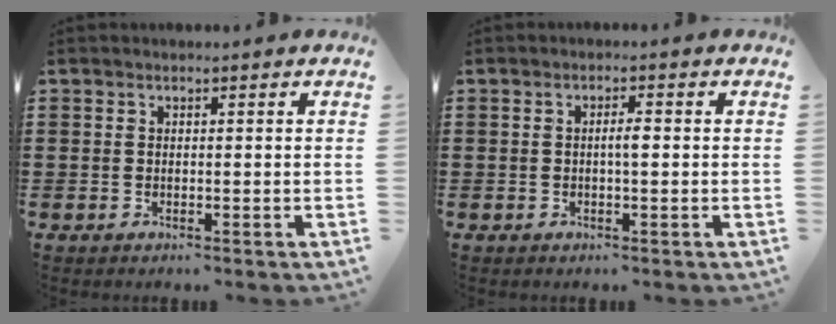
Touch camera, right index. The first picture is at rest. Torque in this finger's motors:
{"motor_torque": [0.47, -0.47, 0.06, 0.06]}